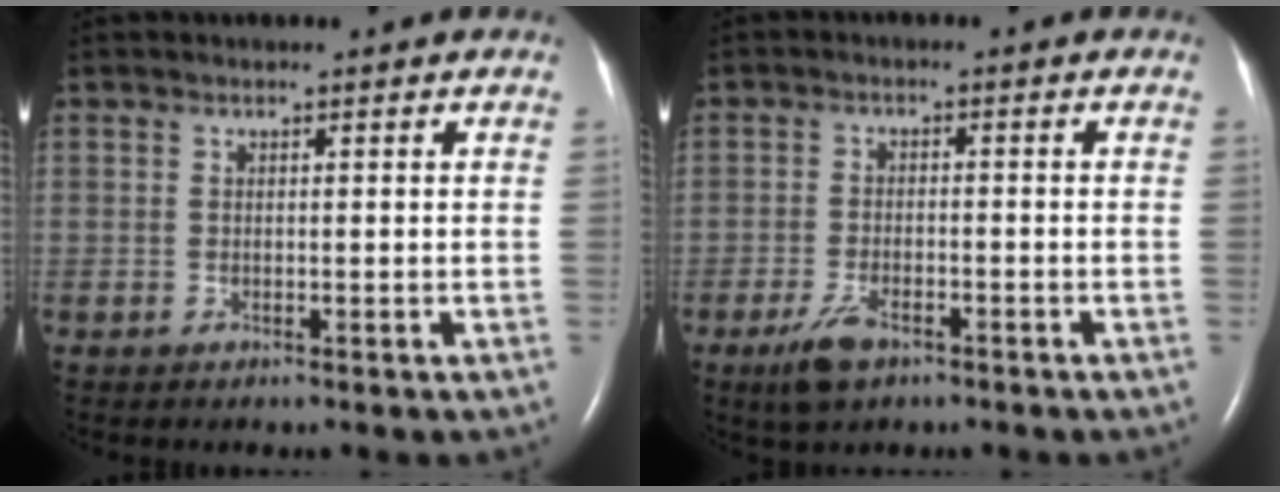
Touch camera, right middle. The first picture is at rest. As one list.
[{"total": 4.6, "force": [-3.0, 1.8, 3.1], "torque": [-0.071, -0.006, -0.051]}]